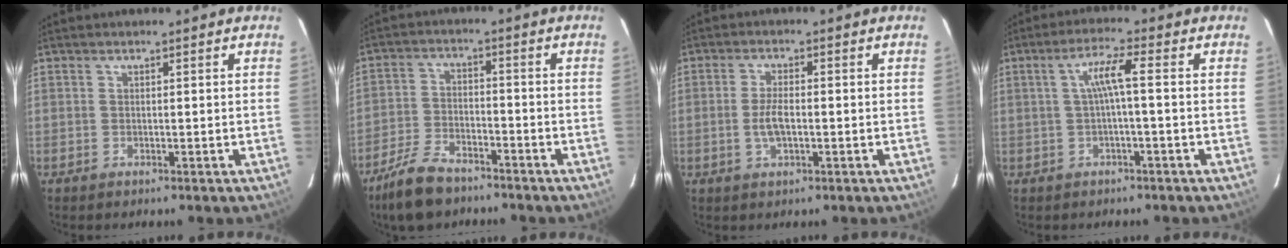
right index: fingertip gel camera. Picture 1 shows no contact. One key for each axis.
{"total": 9.8, "fx": -7.6, "fy": 4.2, "fz": 4.7, "tx": -0.122, "ty": -0.002, "tz": -0.140}
{"total": 4.2, "fx": -0.8, "fy": 1.6, "fz": 3.8, "tx": -0.076, "ty": 0.000, "tz": -0.012}
{"total": 4.6, "fx": -0.3, "fy": -0.1, "fz": 4.6, "tx": -0.087, "ty": 0.006, "tz": 0.000}